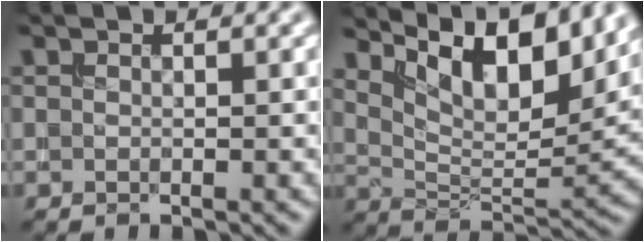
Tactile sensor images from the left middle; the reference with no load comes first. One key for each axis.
{"total": 10.4, "fx": 6.7, "fy": 3.8, "fz": 7.0, "tx": -0.114, "ty": 0.002, "tz": 0.117}